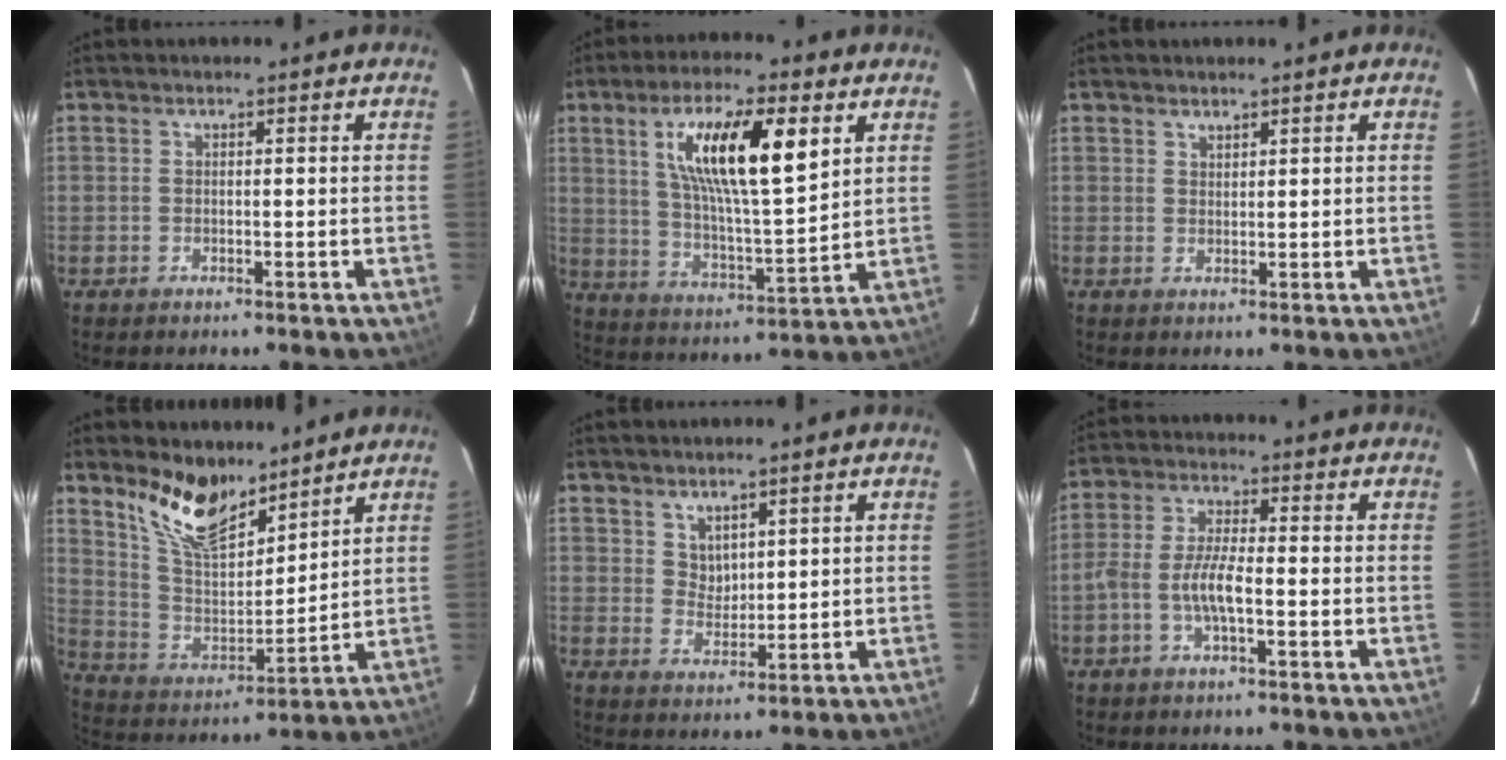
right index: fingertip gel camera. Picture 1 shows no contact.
{"total": 17.1, "force": [6.8, 4.5, 15.1], "torque": [-0.260, 0.006, 0.121]}
{"total": 1.2, "force": [1.1, 0.5, 0.2], "torque": [-0.002, 0.002, 0.020]}
{"total": 13.7, "force": [10.3, 5.4, 7.2], "torque": [-0.145, 0.002, 0.203]}
{"total": 3.6, "force": [2.7, 2.1, 1.1], "torque": [-0.011, 0.003, 0.055]}
{"total": 5.7, "force": [-2.0, 1.2, 5.2], "torque": [-0.113, 0.008, -0.041]}